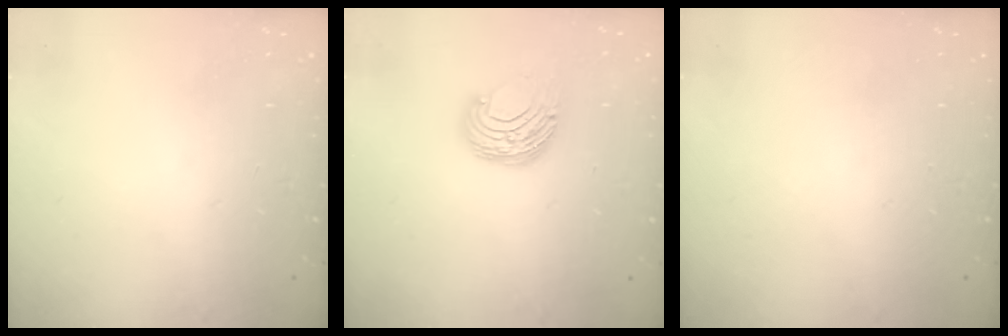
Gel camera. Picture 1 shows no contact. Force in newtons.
{"total": 9.5, "press": 9.5, "slide": 0.6}
{"total": 0.0}